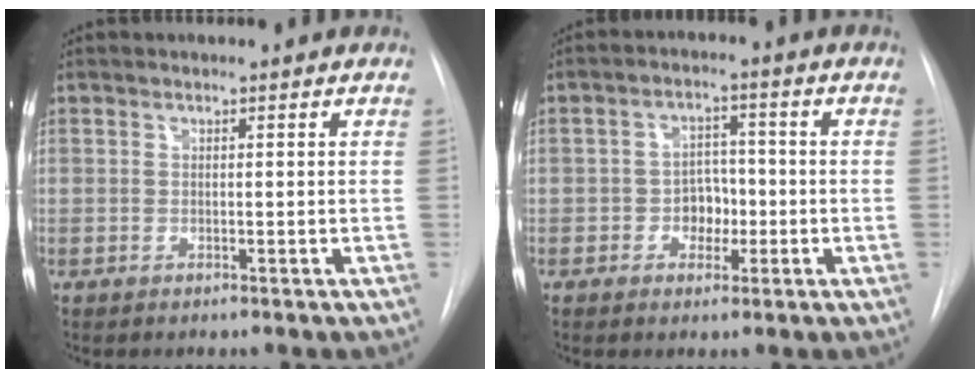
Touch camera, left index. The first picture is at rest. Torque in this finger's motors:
{"motor_torque": [0.23, -0.12, 0.06, 0.01]}